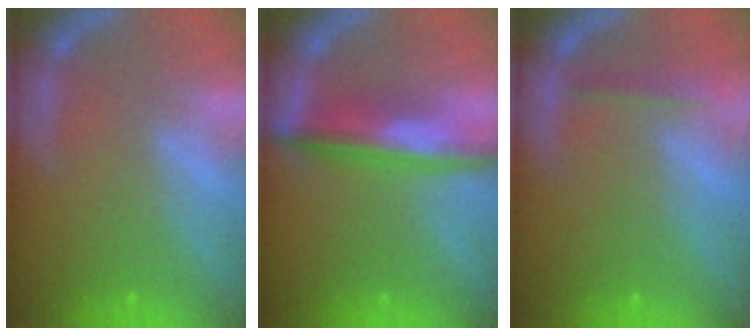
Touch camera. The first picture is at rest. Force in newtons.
{"total": 6.0}
{"total": 1.4}